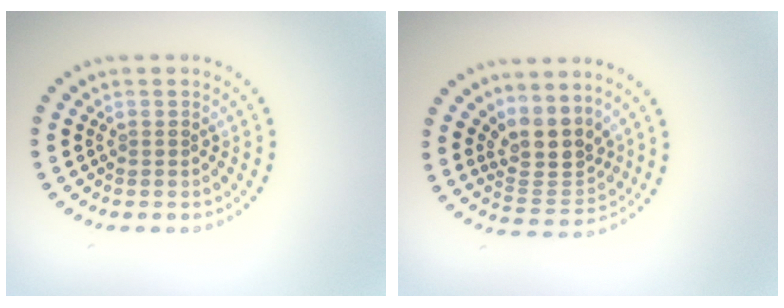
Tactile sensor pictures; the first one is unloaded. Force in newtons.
{"total": 3.9, "press": 3.3, "slide": 2.1}